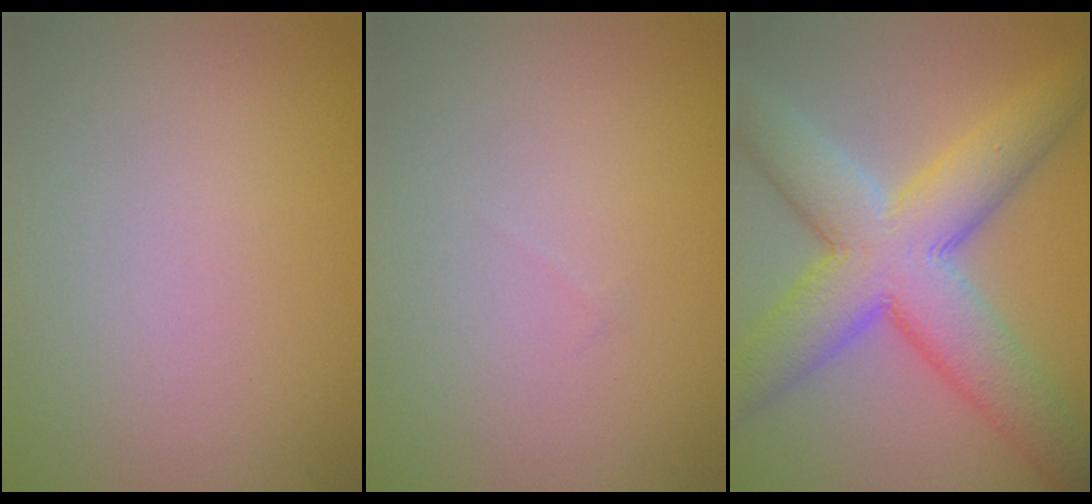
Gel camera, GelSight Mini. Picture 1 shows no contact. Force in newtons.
{"total": 0.0}
{"total": 10.5, "press": 10.5, "slide": 0.4}